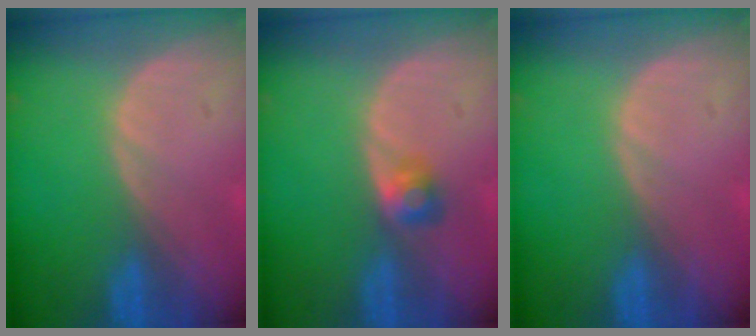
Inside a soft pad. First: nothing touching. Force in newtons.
{"total": 2.5, "press": 2.3, "slide": 0.9}
{"total": 0.0}